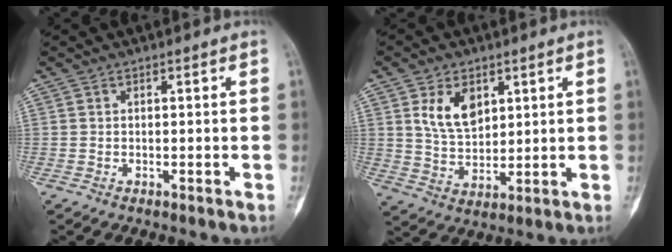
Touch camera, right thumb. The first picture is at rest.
{"total": 8.5, "force": [3.5, 5.4, 5.5], "torque": [-0.079, -0.020, 0.073]}